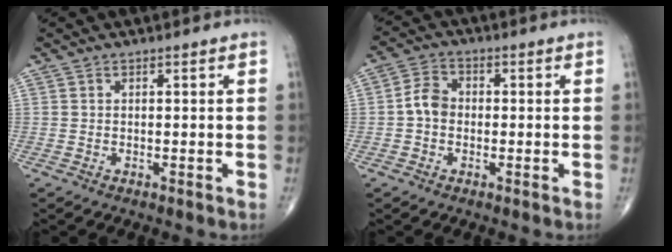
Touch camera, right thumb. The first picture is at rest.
{"total": 4.7, "force": [-0.6, 3.7, 2.8], "torque": [-0.044, 0.018, -0.020]}